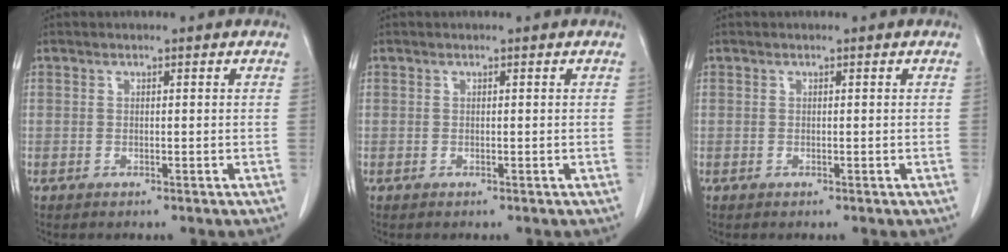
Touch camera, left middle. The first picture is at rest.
{"total": 0.0}
{"total": 0.0}